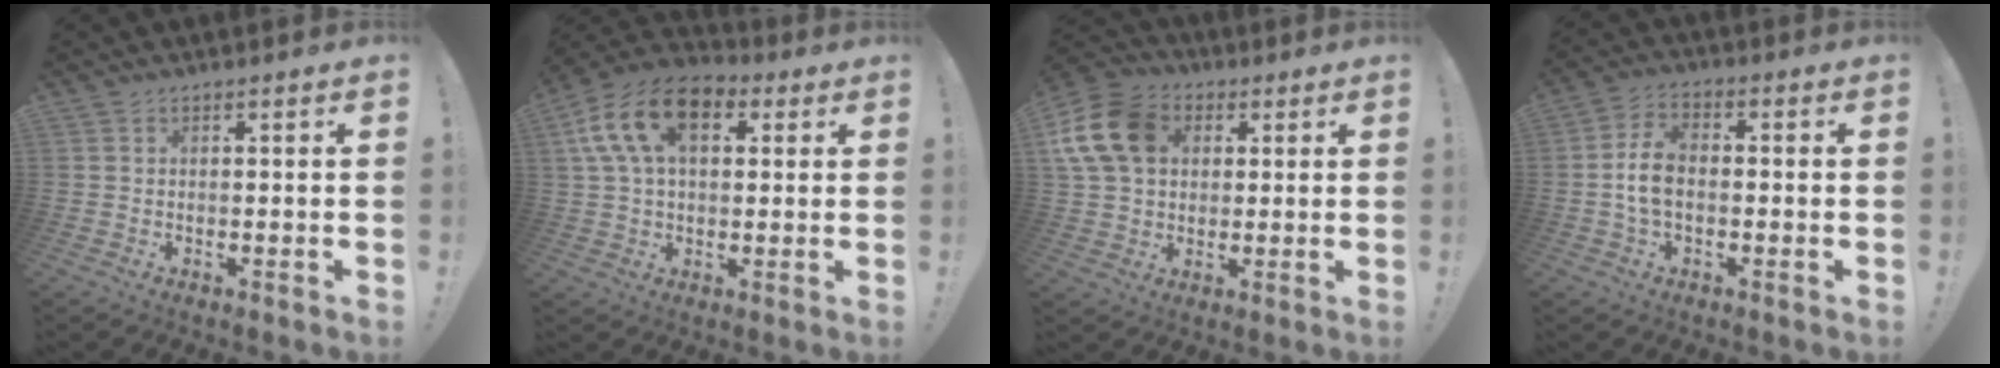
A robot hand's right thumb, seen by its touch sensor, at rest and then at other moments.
{"total": 17.3, "force": [6.1, 10.7, 12.1], "torque": [-0.224, -0.003, 0.110]}
{"total": 16.0, "force": [4.2, 12.6, 9.0], "torque": [-0.168, 0.002, 0.087]}
{"total": 7.9, "force": [-1.0, 4.8, 6.2], "torque": [-0.120, 0.010, -0.014]}